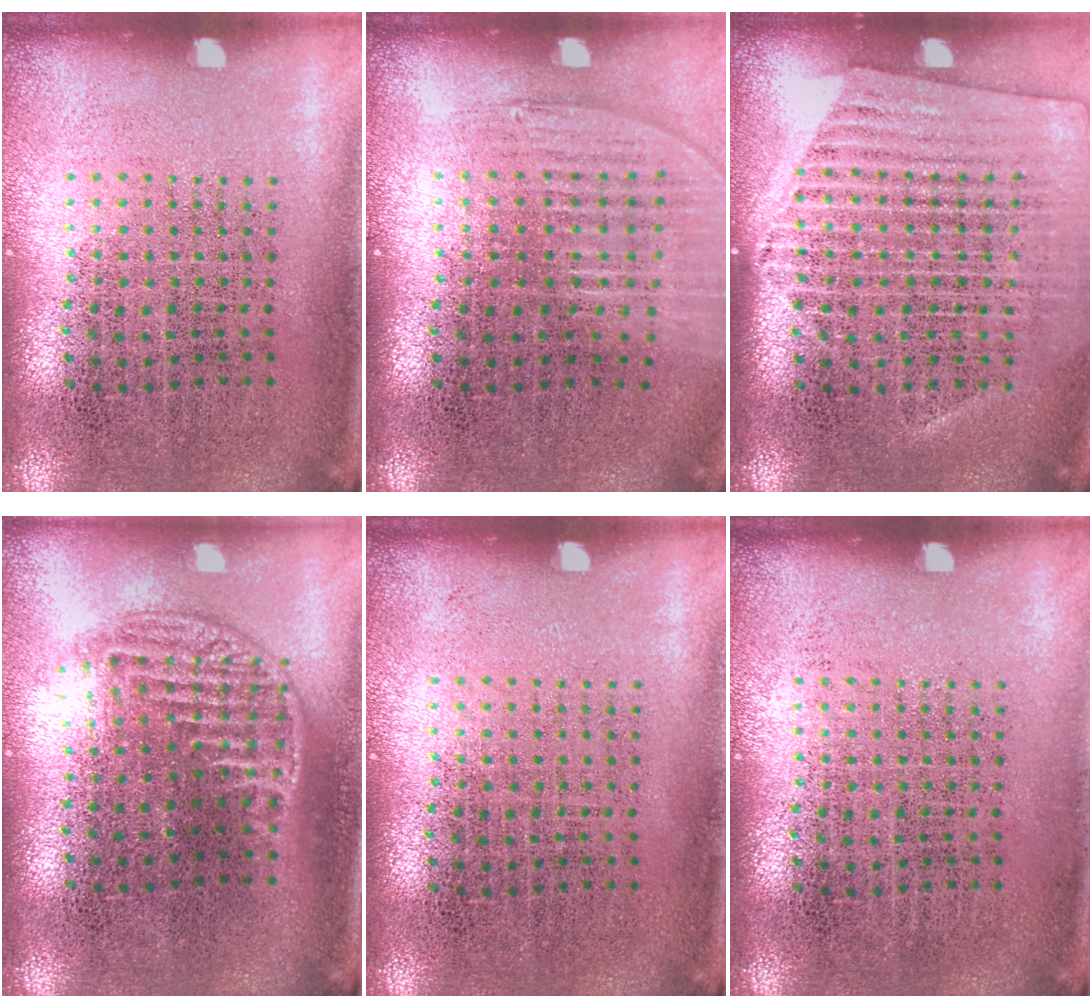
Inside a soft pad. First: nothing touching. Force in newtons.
{"total": 1.2, "press": 1.1, "slide": 0.5}
{"total": 1.5, "press": 1.5, "slide": 0.4}
{"total": 1.2, "press": 1.0, "slide": 0.6}
{"total": 0.0}
{"total": 0.0}